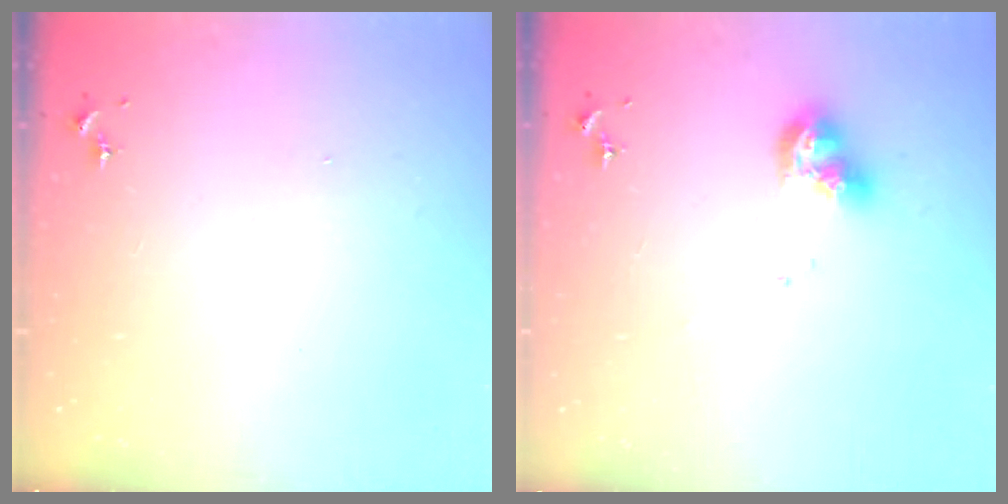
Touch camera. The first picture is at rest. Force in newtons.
{"total": 9.0, "press": 8.9, "slide": 1.2}